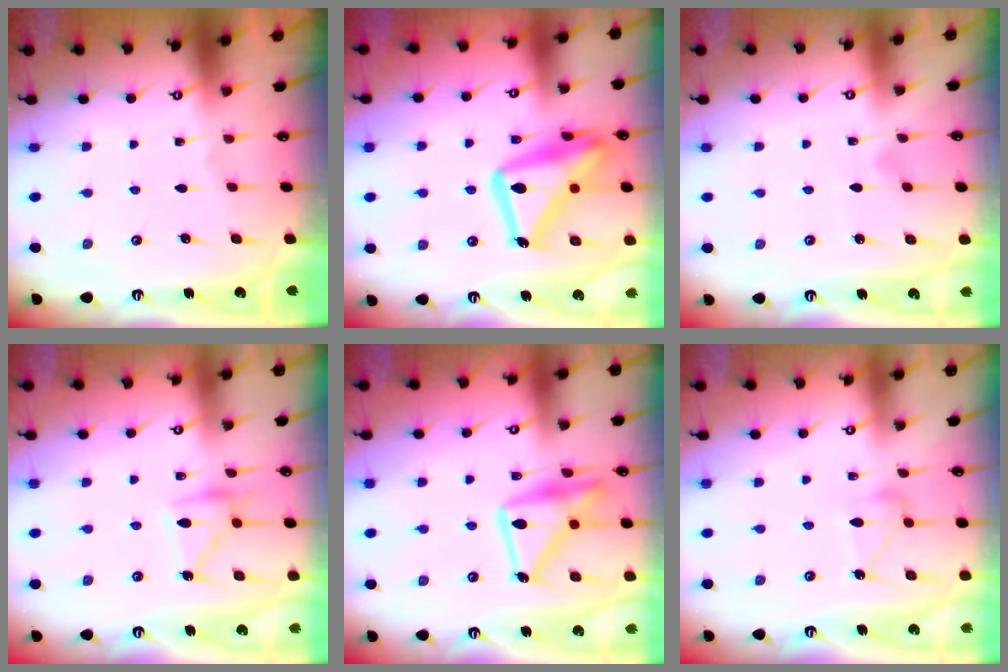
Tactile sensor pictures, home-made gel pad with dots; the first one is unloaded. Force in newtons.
{"total": 21.1, "press": 21.0, "slide": 1.6}
{"total": 5.1, "press": 5.0, "slide": 0.3}
{"total": 13.5, "press": 13.5, "slide": 0.8}
{"total": 18.2, "press": 18.2, "slide": 1.2}
{"total": 10.3, "press": 10.2, "slide": 0.5}